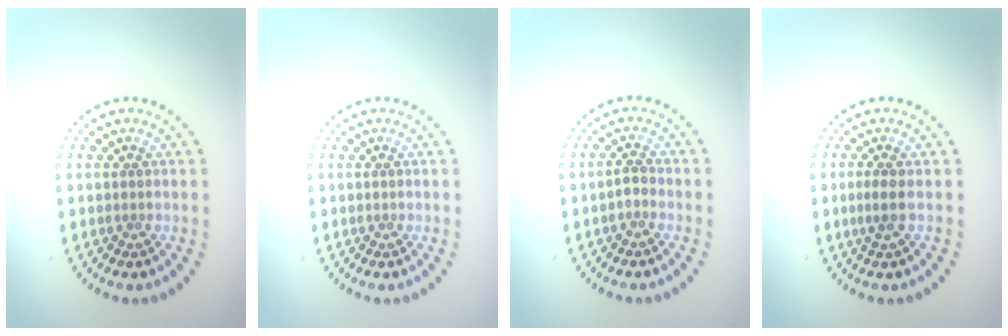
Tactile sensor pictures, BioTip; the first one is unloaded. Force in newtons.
{"total": 0.0}
{"total": 0.8, "press": 0.7, "slide": 0.4}
{"total": 1.4, "press": 1.2, "slide": 0.8}